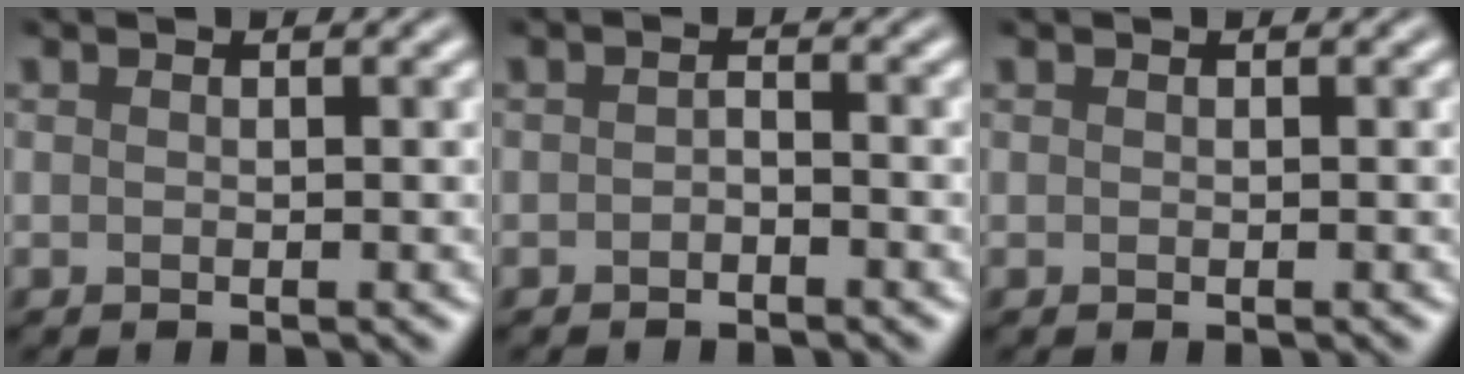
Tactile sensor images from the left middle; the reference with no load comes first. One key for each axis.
{"total": 0.9, "fx": -0.8, "fy": -0.3, "fz": -0.1, "tx": -0.011, "ty": 0.008, "tz": 0.002}
{"total": 0.0}